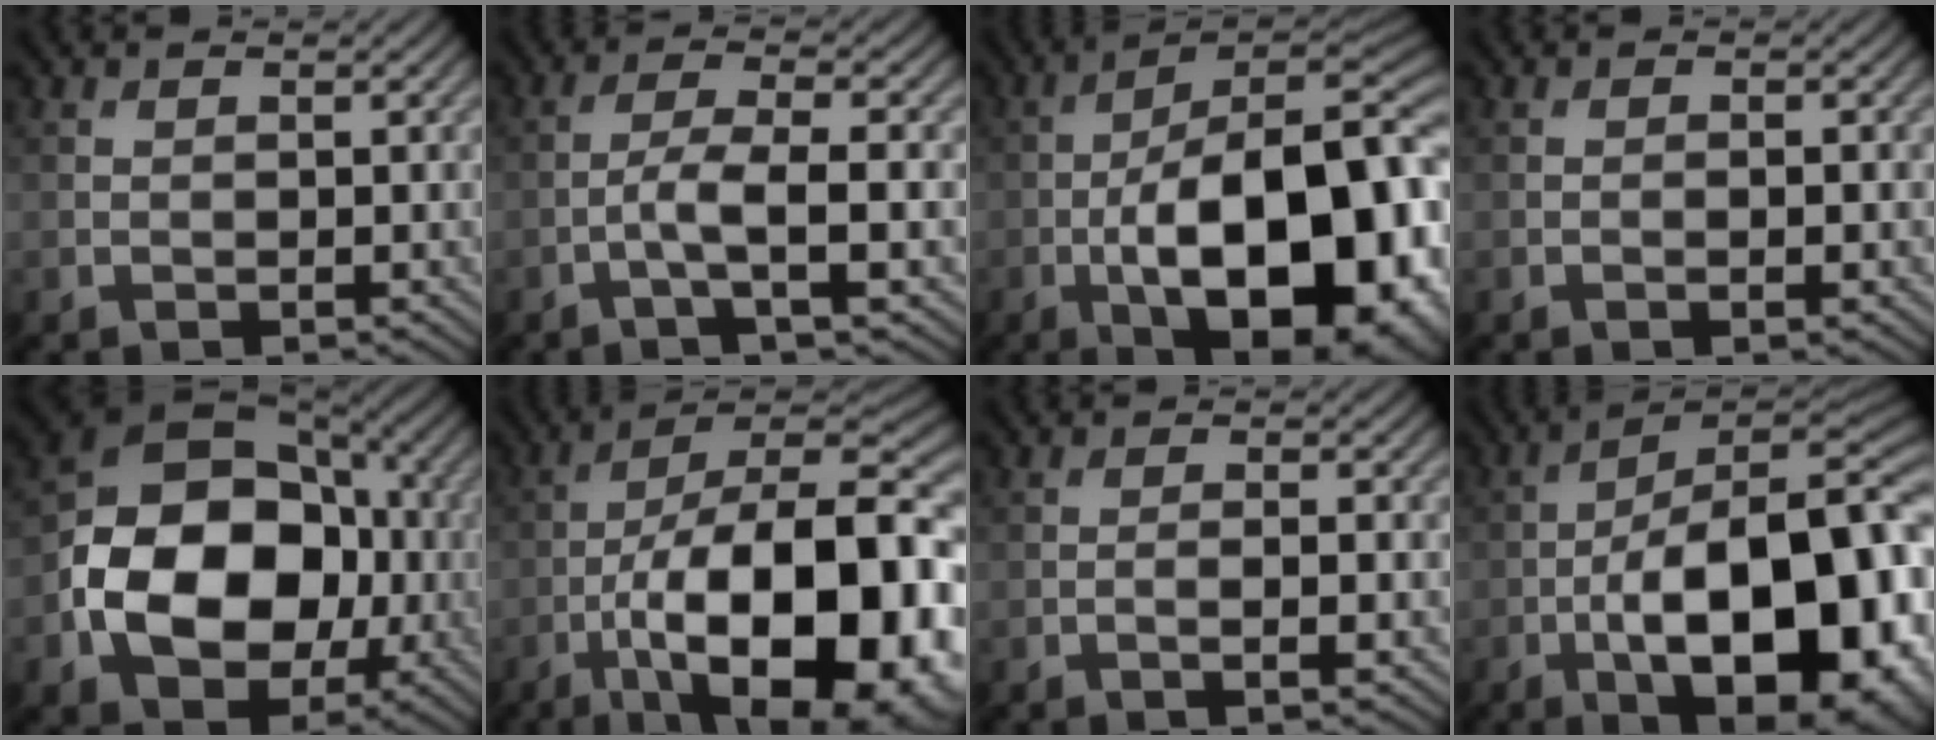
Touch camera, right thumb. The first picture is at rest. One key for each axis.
{"total": 4.9, "fx": -1.7, "fy": 0.7, "fz": 4.5, "tx": -0.086, "ty": 0.010, "tz": -0.043}
{"total": 21.0, "fx": -6.8, "fy": 8.8, "fz": 17.8, "tx": -0.253, "ty": -0.005, "tz": -0.111}
{"total": 1.5, "fx": -0.5, "fy": 0.3, "fz": 1.4, "tx": -0.024, "ty": 0.000, "tz": -0.008}
{"total": 15.9, "fx": -2.4, "fy": 11.5, "fz": 10.8, "tx": -0.194, "ty": -0.012, "tz": -0.046}
{"total": 22.1, "fx": -7.5, "fy": 8.8, "fz": 18.8, "tx": -0.285, "ty": -0.009, "tz": -0.122}
{"total": 2.6, "fx": -0.8, "fy": 0.6, "fz": 2.5, "tx": -0.039, "ty": 0.003, "tz": -0.014}
{"total": 19.8, "fx": -6.7, "fy": 8.2, "fz": 16.7, "tx": -0.232, "ty": 0.000, "tz": -0.106}